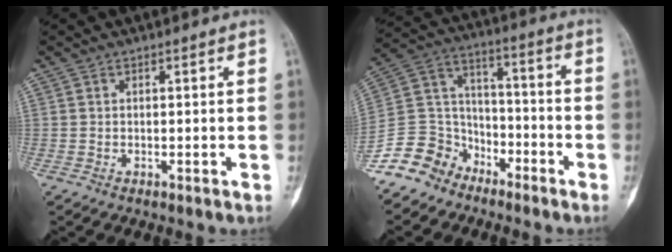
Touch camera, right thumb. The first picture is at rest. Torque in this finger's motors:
{"motor_torque": [1.03, 1.24, -0.39, -0.85, 0.00]}